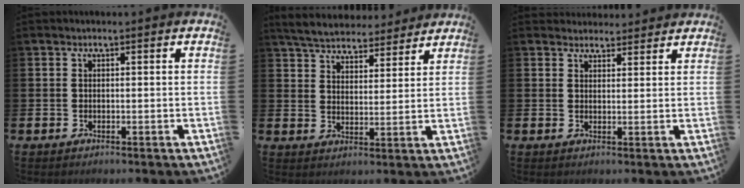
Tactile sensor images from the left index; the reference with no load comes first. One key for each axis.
{"total": 5.3, "fx": 5.2, "fy": 1.0, "fz": 0.7, "tx": -0.044, "ty": -0.027, "tz": 0.093}
{"total": 2.5, "fx": 2.3, "fy": 0.8, "fz": -0.3, "tx": 0.007, "ty": -0.012, "tz": 0.042}